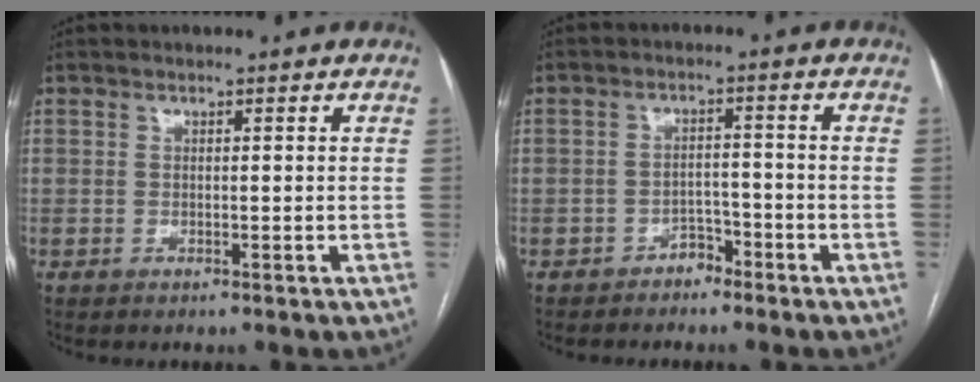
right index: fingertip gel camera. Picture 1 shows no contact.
{"total": 2.8, "force": [-2.1, 1.6, 0.7], "torque": [-0.006, 0.008, -0.035]}